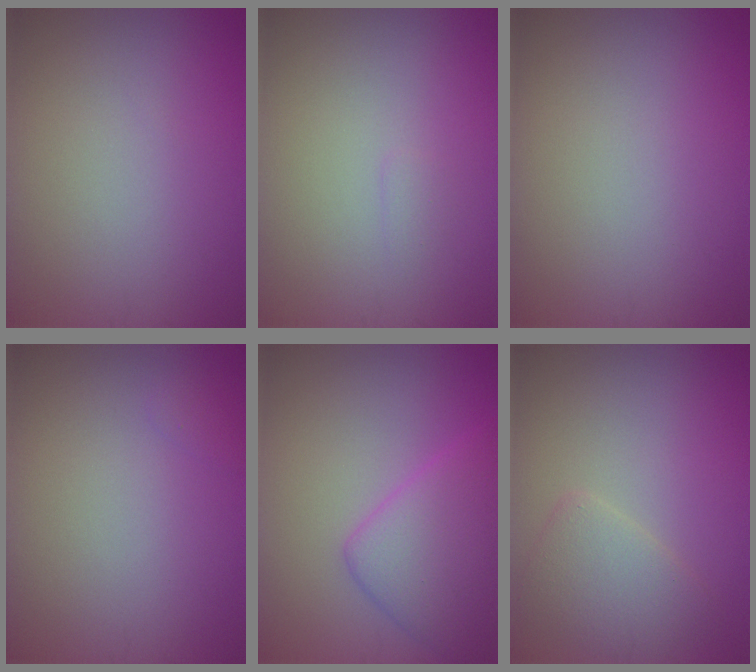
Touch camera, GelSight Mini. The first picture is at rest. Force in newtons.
{"total": 0.5, "press": 0.5, "slide": 0.1}
{"total": 0.0}
{"total": 0.5, "press": 0.5, "slide": 0.0}
{"total": 5.3, "press": 5.3, "slide": 0.1}
{"total": 2.9, "press": 2.9, "slide": 0.2}